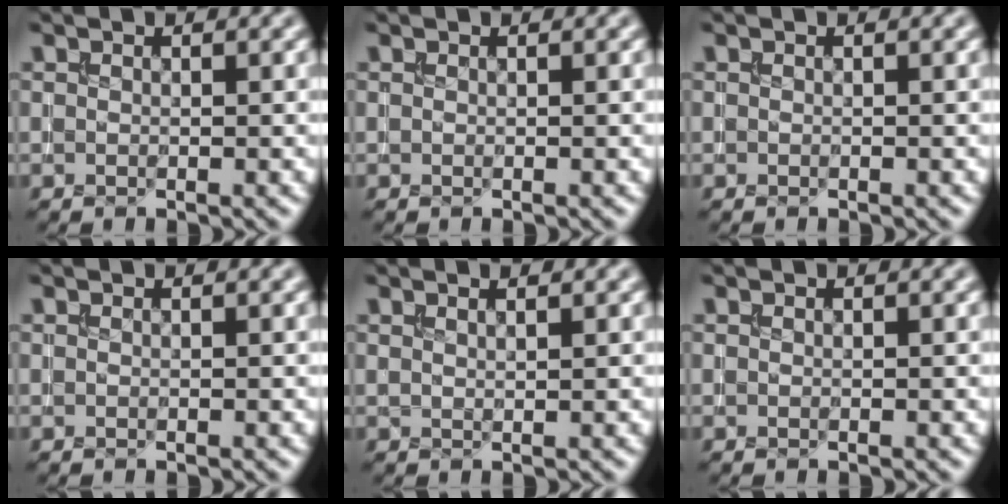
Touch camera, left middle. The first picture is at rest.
{"total": 0.0}
{"total": 0.0}
{"total": 0.0}
{"total": 1.2, "force": [0.8, 0.3, 0.8], "torque": [-0.007, -0.001, 0.008]}
{"total": 0.0}